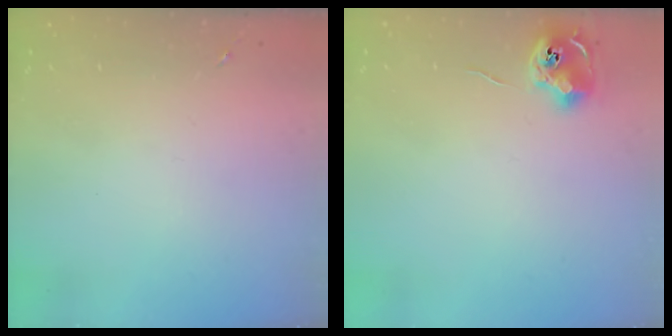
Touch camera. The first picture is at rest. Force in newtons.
{"total": 8.8, "press": 8.8, "slide": 0.1}